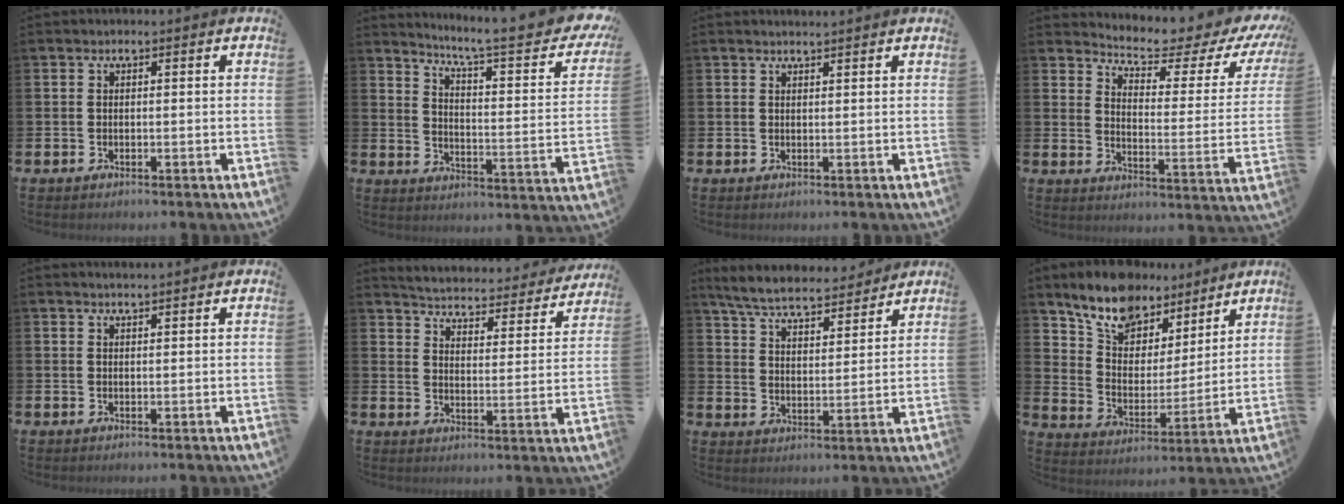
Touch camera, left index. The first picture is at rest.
{"total": 7.1, "force": [5.4, 0.8, 4.5], "torque": [-0.078, -0.050, 0.076]}
{"total": 1.3, "force": [1.3, -0.1, 0.0], "torque": [0.009, -0.008, 0.022]}
{"total": 5.1, "force": [4.7, 0.8, 1.8], "torque": [-0.058, -0.042, 0.070]}
{"total": 1.5, "force": [1.4, -0.1, 0.1], "torque": [0.000, -0.006, 0.026]}
{"total": 4.3, "force": [4.2, 0.5, 0.6], "torque": [-0.037, -0.041, 0.066]}
{"total": 6.8, "force": [6.4, 1.1, 2.0], "torque": [-0.069, -0.037, 0.112]}
{"total": 10.1, "force": [8.9, 4.5, 1.6], "torque": [-0.084, -0.057, 0.167]}